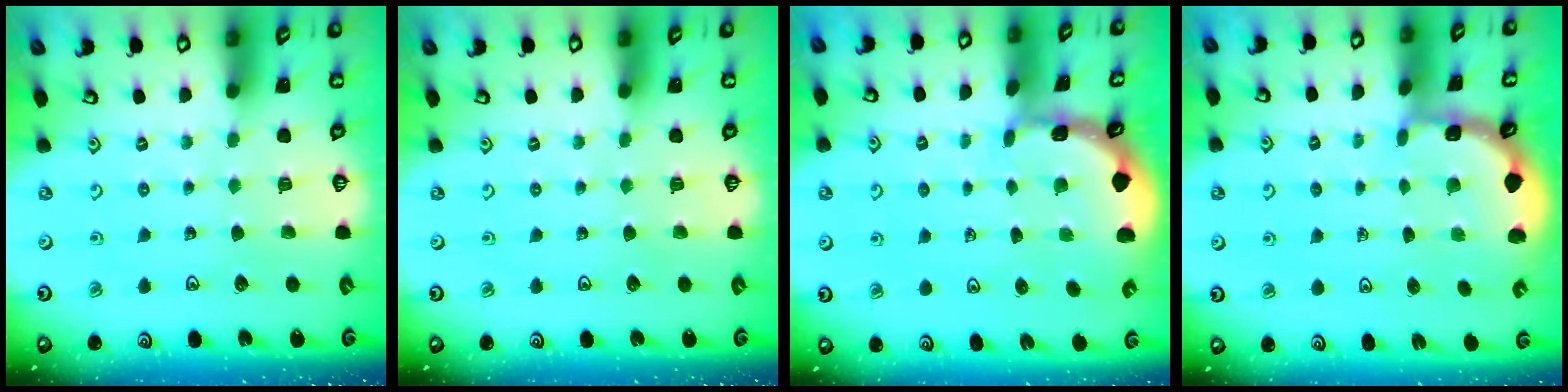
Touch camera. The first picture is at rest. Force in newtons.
{"total": 0.0}
{"total": 1.4, "press": 1.4, "slide": 0.1}
{"total": 1.3, "press": 1.3, "slide": 0.1}